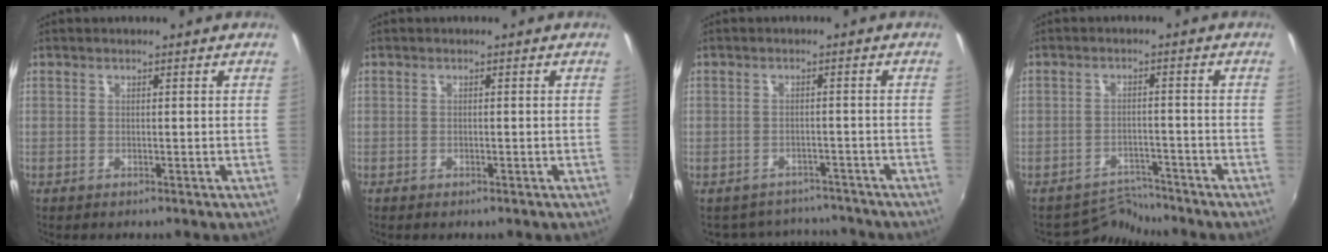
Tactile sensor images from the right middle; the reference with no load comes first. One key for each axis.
{"total": 0.7, "fx": -0.6, "fy": 0.4, "fz": 0.2, "tx": -0.007, "ty": -0.005, "tz": -0.011}
{"total": 8.1, "fx": -7.2, "fy": 3.5, "fz": 1.2, "tx": -0.033, "ty": 0.014, "tz": -0.095}
{"total": 4.6, "fx": -4.3, "fy": 0.4, "fz": -1.4, "tx": 0.014, "ty": 0.011, "tz": -0.072}